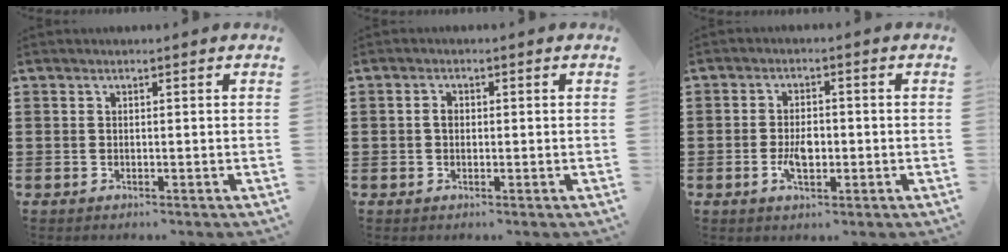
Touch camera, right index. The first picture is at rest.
{"total": 1.6, "force": [0.0, 1.0, 1.2], "torque": [-0.024, 0.006, -0.001]}
{"total": 3.9, "force": [-0.8, 2.1, 3.2], "torque": [-0.066, 0.003, -0.015]}